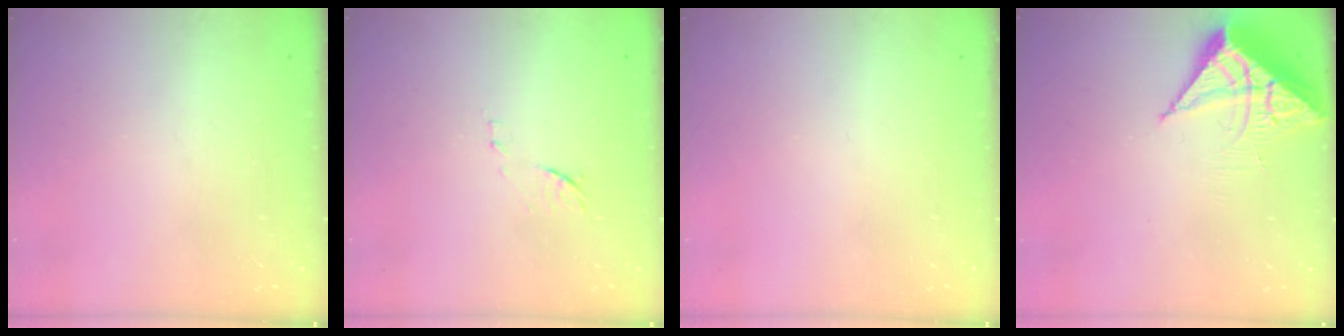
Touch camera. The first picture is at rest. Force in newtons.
{"total": 7.1, "press": 7.1, "slide": 0.7}
{"total": 0.0}
{"total": 7.7, "press": 7.7, "slide": 0.5}